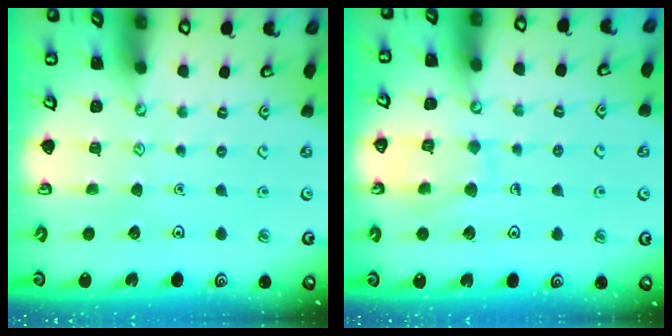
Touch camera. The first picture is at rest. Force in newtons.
{"total": 9.0, "press": 8.9, "slide": 0.8}